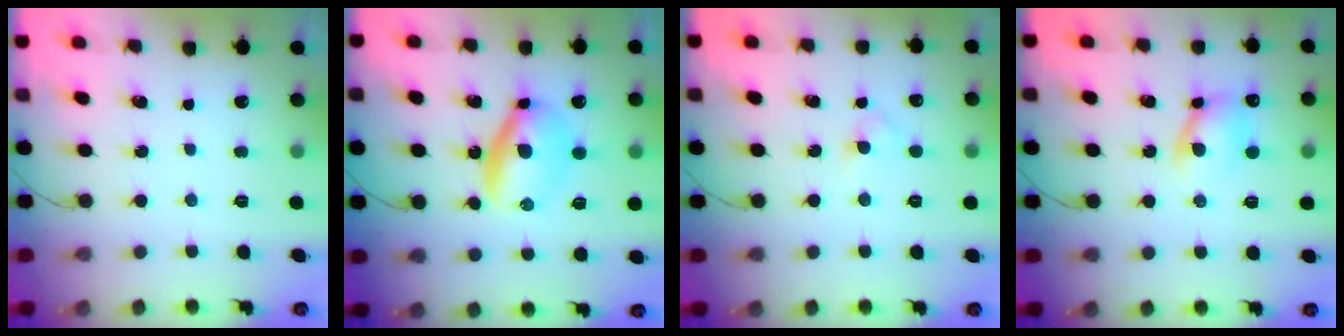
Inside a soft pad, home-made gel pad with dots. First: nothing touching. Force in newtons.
{"total": 6.9, "press": 6.7, "slide": 1.9}
{"total": 2.5, "press": 2.2, "slide": 1.1}
{"total": 8.4, "press": 8.3, "slide": 1.2}